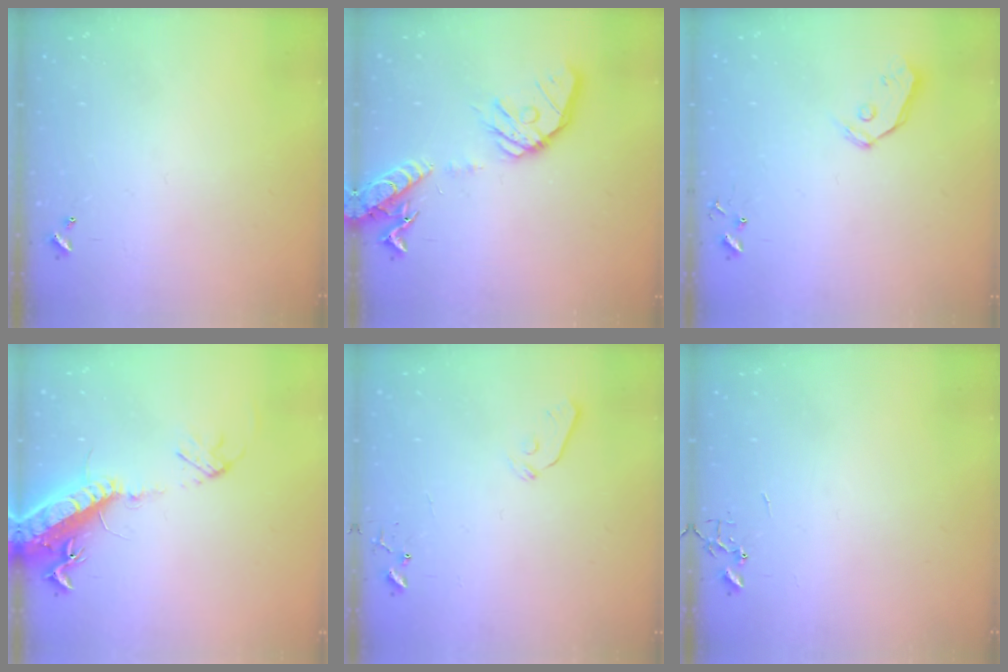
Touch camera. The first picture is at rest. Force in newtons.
{"total": 17.8, "press": 17.5, "slide": 3.0}
{"total": 6.3, "press": 6.3, "slide": 0.7}
{"total": 17.8, "press": 17.3, "slide": 4.1}
{"total": 4.4, "press": 4.3, "slide": 0.6}
{"total": 0.0}